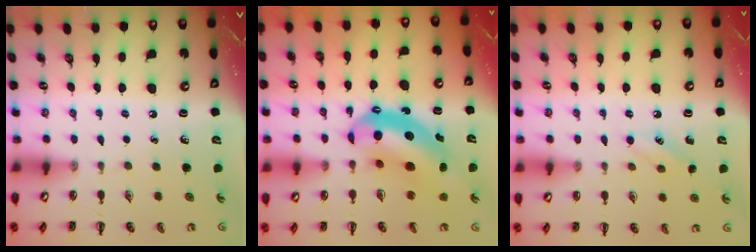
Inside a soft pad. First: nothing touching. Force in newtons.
{"total": 13.7, "press": 13.1, "slide": 3.9}
{"total": 8.1, "press": 7.9, "slide": 1.8}